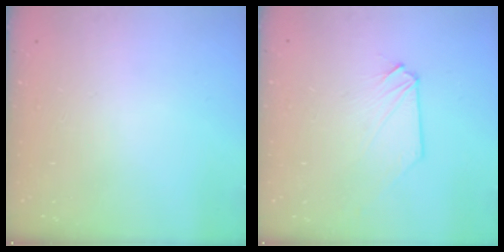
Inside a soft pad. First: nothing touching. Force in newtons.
{"total": 0.0}